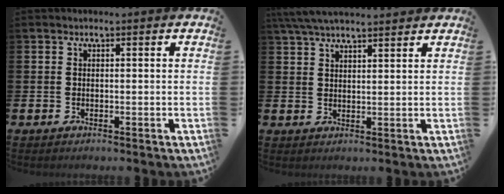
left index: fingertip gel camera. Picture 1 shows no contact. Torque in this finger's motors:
{"motor_torque": [0.97, -1.17, 0.29, 0.21]}